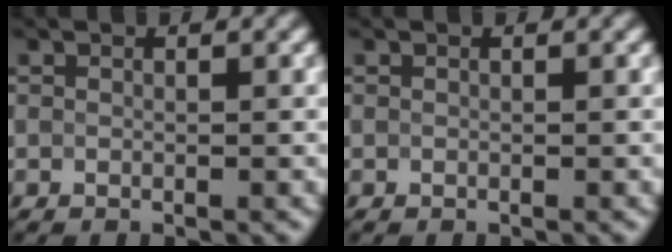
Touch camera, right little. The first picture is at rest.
{"total": 0.0}